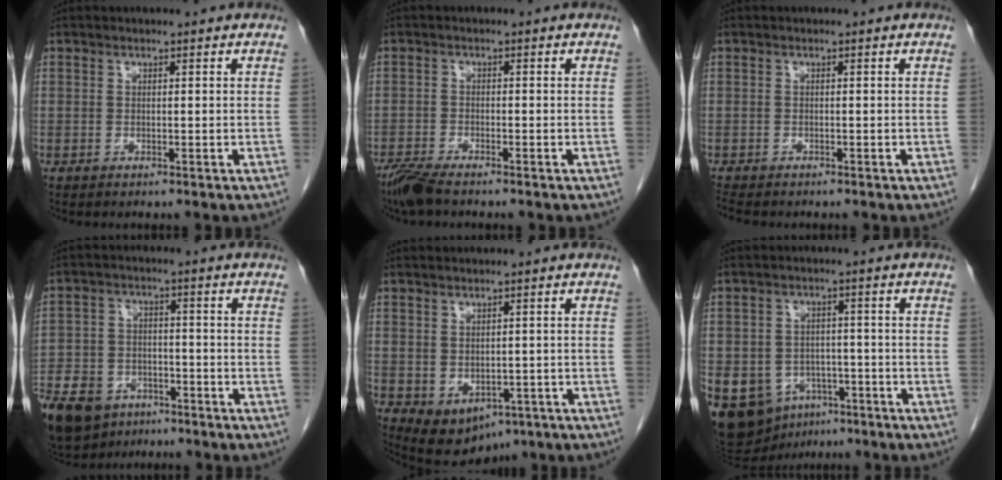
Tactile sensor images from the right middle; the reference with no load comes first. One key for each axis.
{"total": 3.9, "fx": -3.2, "fy": 0.5, "fz": 2.1, "tx": -0.048, "ty": -0.012, "tz": -0.063}
{"total": 2.9, "fx": -2.6, "fy": 0.7, "fz": 1.2, "tx": -0.028, "ty": -0.012, "tz": -0.039}
{"total": 16.1, "fx": -10.8, "fy": 9.5, "fz": 7.1, "tx": -0.176, "ty": -0.012, "tz": -0.175}
{"total": 6.7, "fx": -3.0, "fy": 4.5, "fz": 3.9, "tx": -0.056, "ty": -0.005, "tz": -0.035}
{"total": 15.6, "fx": -7.5, "fy": 11.9, "fz": 6.8, "tx": -0.167, "ty": 0.008, "tz": -0.103}